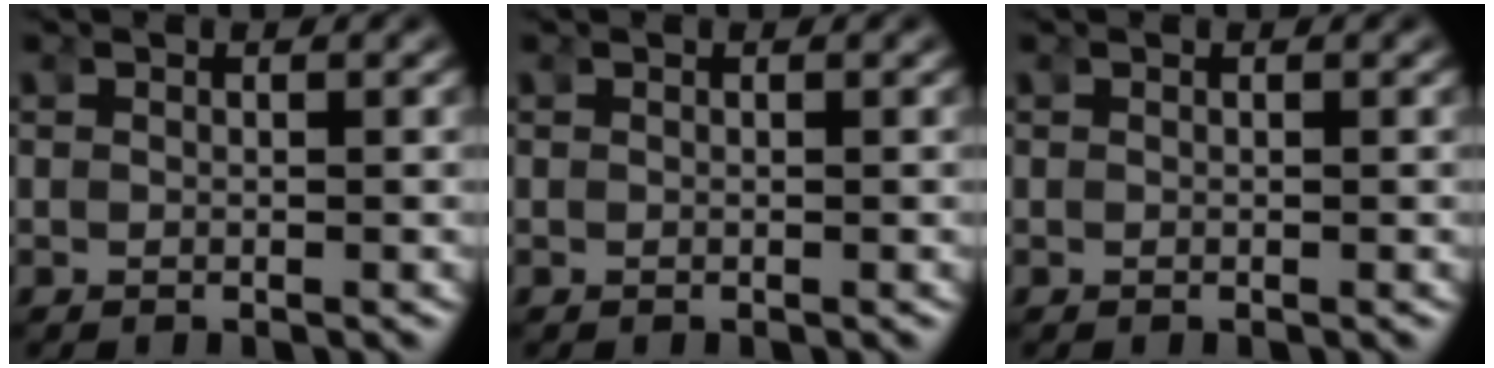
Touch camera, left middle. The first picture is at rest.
{"total": 0.0}
{"total": 0.0}